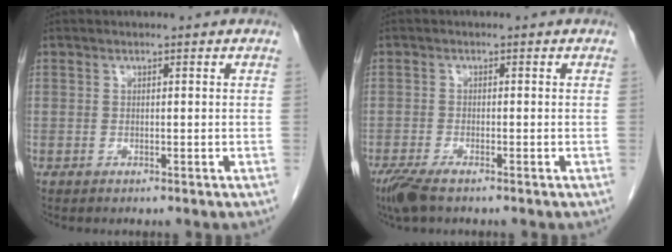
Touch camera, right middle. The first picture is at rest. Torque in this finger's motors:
{"motor_torque": [0.07, 0.05, 0.09, 0.01]}